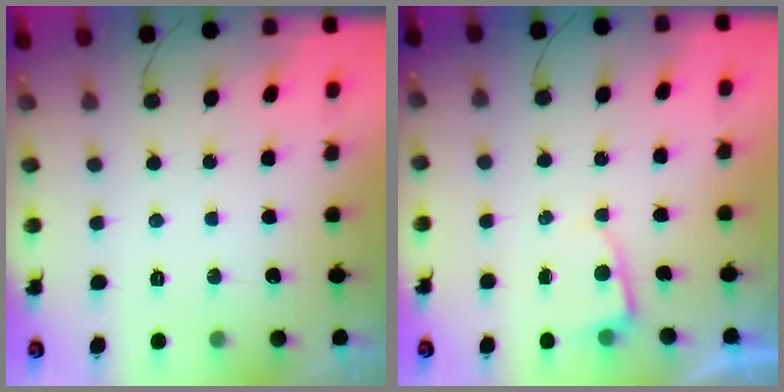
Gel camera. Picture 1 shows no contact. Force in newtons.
{"total": 2.8, "press": 2.8, "slide": 0.2}